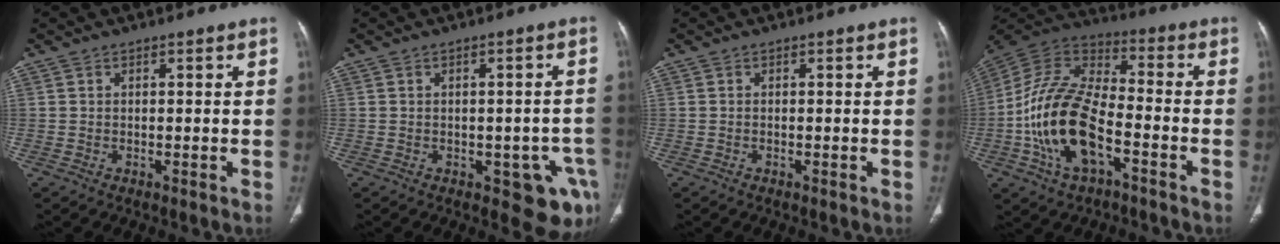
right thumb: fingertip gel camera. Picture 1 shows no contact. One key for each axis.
{"total": 8.2, "fx": -3.5, "fy": 4.0, "fz": 6.2, "tx": -0.040, "ty": 0.011, "tz": -0.037}
{"total": 0.0}
{"total": 18.5, "fx": -5.9, "fy": 9.3, "fz": 14.8, "tx": -0.285, "ty": 0.039, "tz": -0.113}